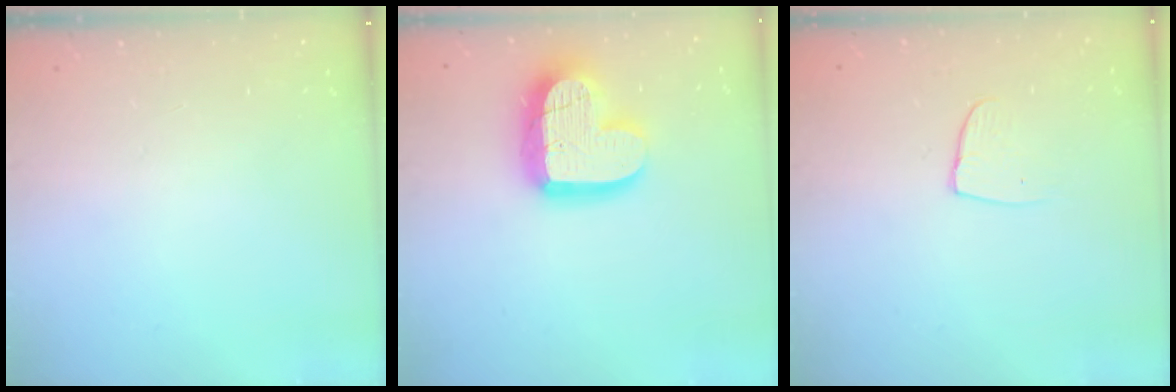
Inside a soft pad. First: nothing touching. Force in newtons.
{"total": 16.9, "press": 16.9, "slide": 1.3}
{"total": 4.3, "press": 4.3, "slide": 0.3}